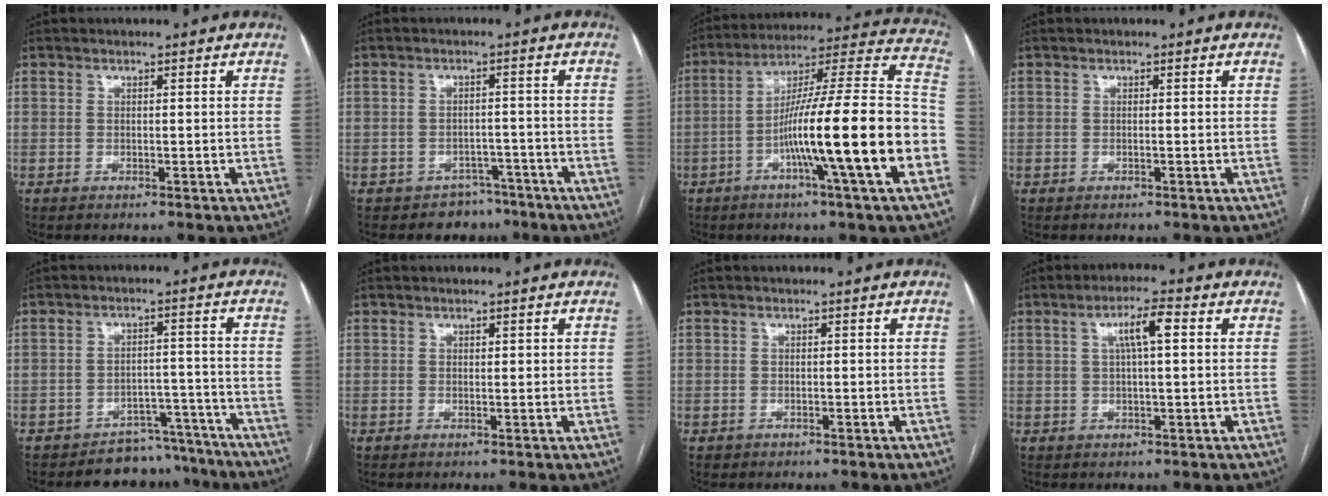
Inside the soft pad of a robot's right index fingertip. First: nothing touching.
{"total": 4.4, "force": [-3.4, 2.8, -0.4], "torque": [0.012, 0.016, -0.046]}
{"total": 22.9, "force": [-7.0, -0.3, 21.8], "torque": [-0.298, 0.004, -0.119]}
{"total": 0.0}
{"total": 8.3, "force": [-7.4, 3.7, -0.2], "torque": [0.033, 0.040, -0.102]}
{"total": 0.7, "force": [0.4, 0.3, 0.5], "torque": [-0.003, 0.001, 0.005]}
{"total": 0.6, "force": [-0.4, 0.5, -0.1], "torque": [-0.005, 0.004, -0.006]}
{"total": 5.0, "force": [1.3, 0.6, 4.8], "torque": [-0.088, 0.011, 0.024]}